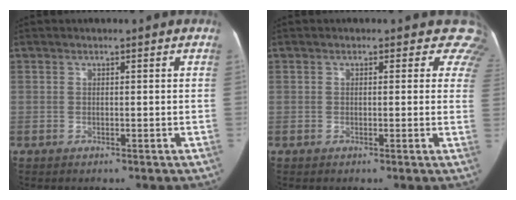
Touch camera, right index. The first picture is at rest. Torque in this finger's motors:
{"motor_torque": [0.15, 0.19, 0.03, 0.00]}